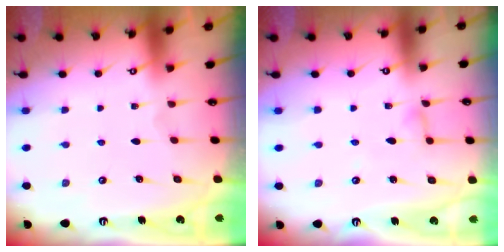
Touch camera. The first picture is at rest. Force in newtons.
{"total": 3.5, "press": 3.5, "slide": 0.3}